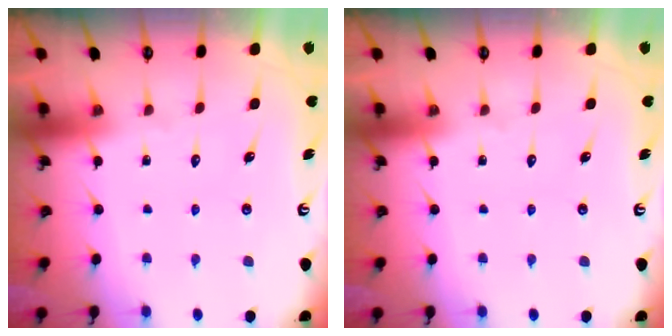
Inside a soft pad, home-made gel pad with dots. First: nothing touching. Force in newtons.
{"total": 0.0}